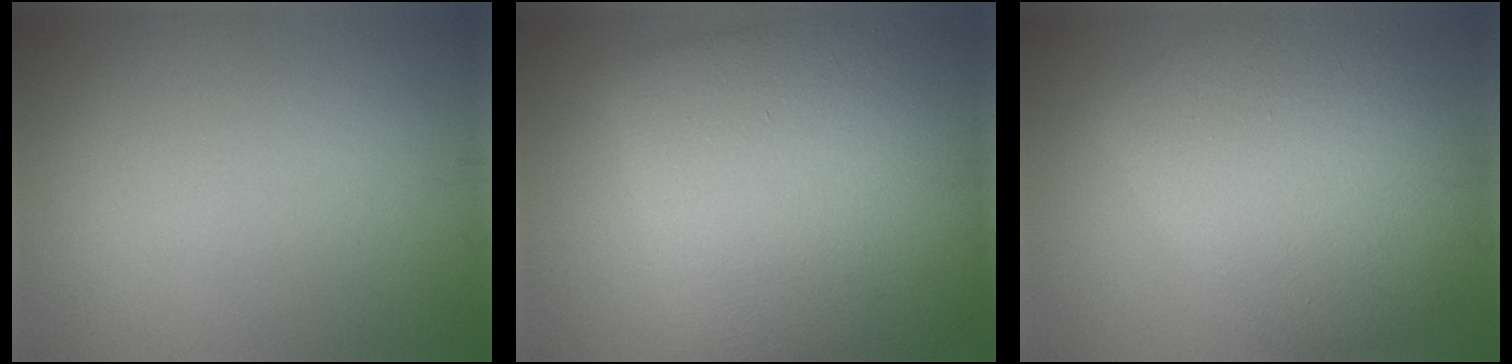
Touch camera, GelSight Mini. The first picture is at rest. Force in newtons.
{"total": 15.3, "press": 15.3, "slide": 0.6}
{"total": 10.1, "press": 10.1, "slide": 0.5}